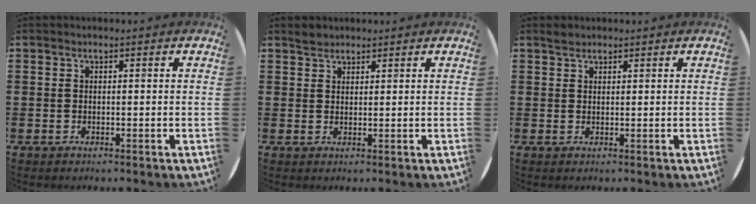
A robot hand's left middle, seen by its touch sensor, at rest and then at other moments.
{"total": 1.6, "force": [1.5, 0.5, -0.1], "torque": [0.007, 0.000, 0.027]}
{"total": 1.0, "force": [1.0, 0.3, 0.1], "torque": [-0.004, 0.003, 0.018]}